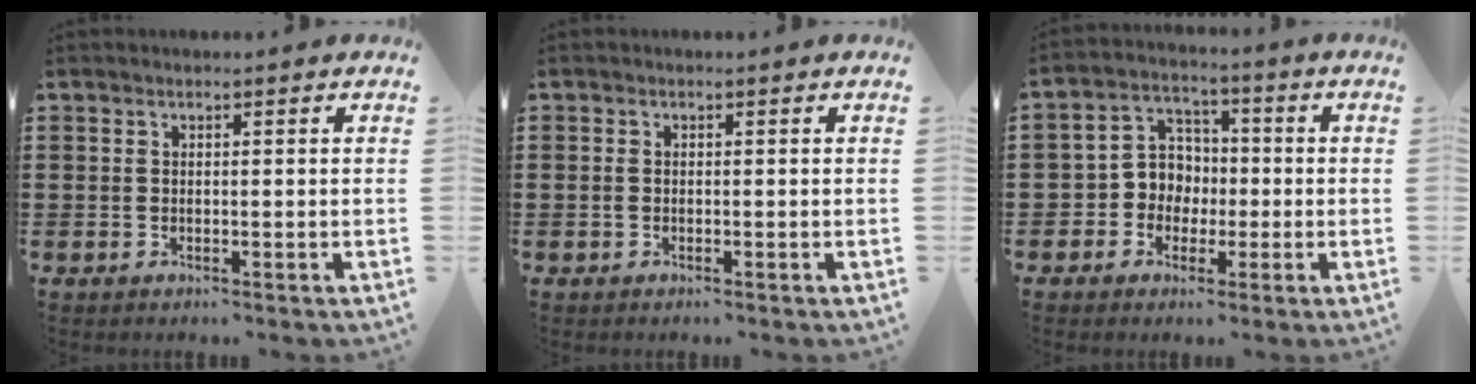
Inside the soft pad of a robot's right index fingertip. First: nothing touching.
{"total": 0.7, "force": [-0.2, 0.3, 0.7], "torque": [-0.023, -0.004, -0.006]}
{"total": 5.4, "force": [-1.1, 5.1, 1.4], "torque": [-0.043, 0.014, -0.023]}